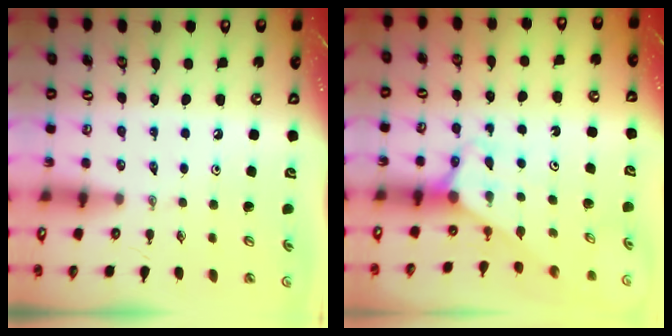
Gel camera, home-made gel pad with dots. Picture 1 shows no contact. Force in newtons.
{"total": 2.6, "press": 2.6, "slide": 0.2}